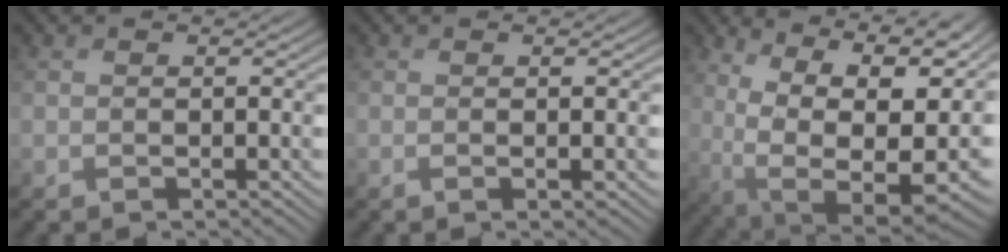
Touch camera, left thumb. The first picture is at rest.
{"total": 1.2, "force": [-0.3, 0.0, 1.2], "torque": [-0.013, 0.005, -0.009]}
{"total": 17.9, "force": [3.2, 10.8, 13.9], "torque": [-0.237, 0.001, 0.086]}